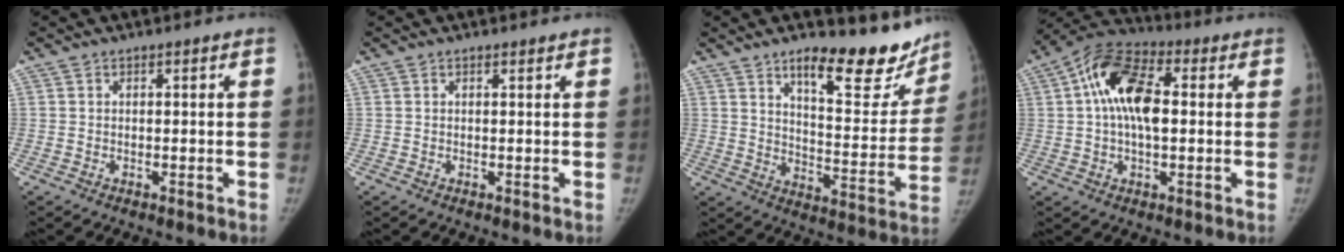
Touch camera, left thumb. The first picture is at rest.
{"total": 0.5, "force": [0.5, 0.1, 0.2], "torque": [-0.007, -0.003, 0.008]}
{"total": 18.9, "force": [14.2, 6.8, 10.5], "torque": [-0.083, -0.111, 0.197]}
{"total": 13.8, "force": [2.2, 7.4, 11.5], "torque": [-0.204, 0.024, 0.029]}